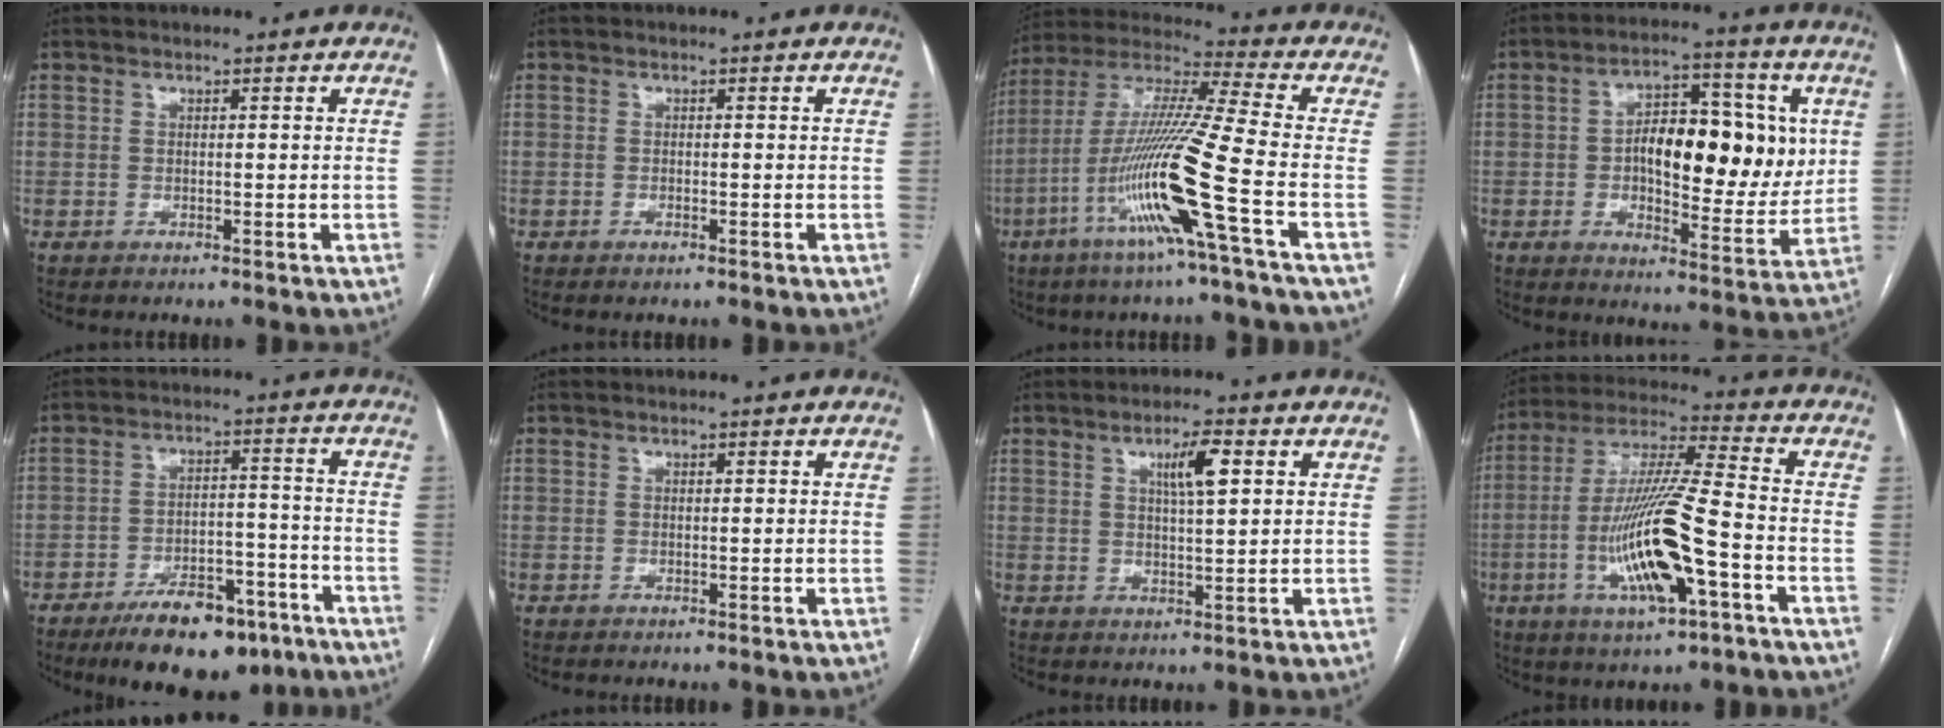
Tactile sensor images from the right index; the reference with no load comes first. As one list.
[{"total": 0.6, "force": [-0.4, 0.1, 0.4], "torque": [-0.010, -0.001, -0.006]}, {"total": 16.9, "force": [-6.3, -1.9, 15.6], "torque": [-0.310, -0.014, -0.126]}, {"total": 16.0, "force": [1.6, 7.0, 14.2], "torque": [-0.207, 0.021, 0.029]}, {"total": 13.6, "force": [-9.5, 5.6, 8.0], "torque": [-0.115, 0.016, -0.145]}, {"total": 0.0}, {"total": 5.3, "force": [2.0, 0.7, 4.8], "torque": [-0.083, 0.004, 0.035]}, {"total": 16.5, "force": [-5.0, 1.7, 15.7], "torque": [-0.314, -0.006, -0.086]}]